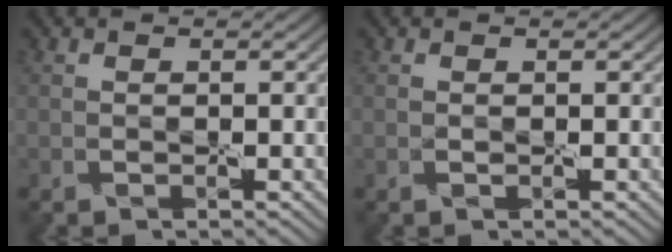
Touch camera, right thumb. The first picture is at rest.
{"total": 0.0}